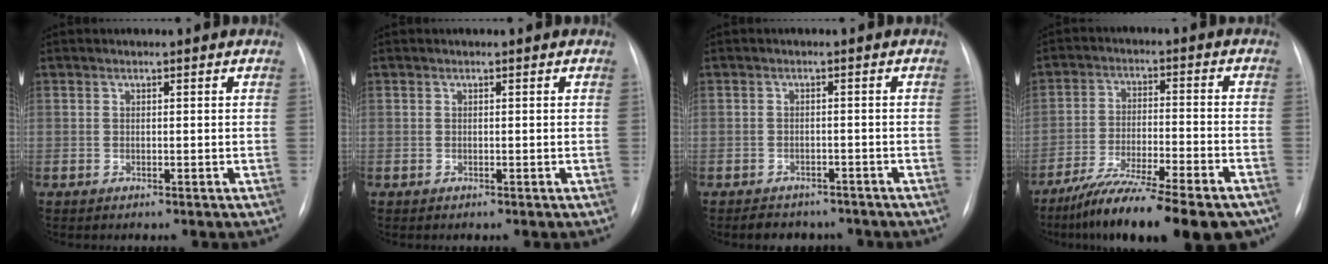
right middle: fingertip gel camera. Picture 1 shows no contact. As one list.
[{"total": 0.0}, {"total": 5.7, "force": [-4.8, 2.8, 1.1], "torque": [-0.014, 0.007, -0.059]}, {"total": 19.4, "force": [-15.4, 2.6, 11.6], "torque": [-0.153, -0.013, -0.242]}]